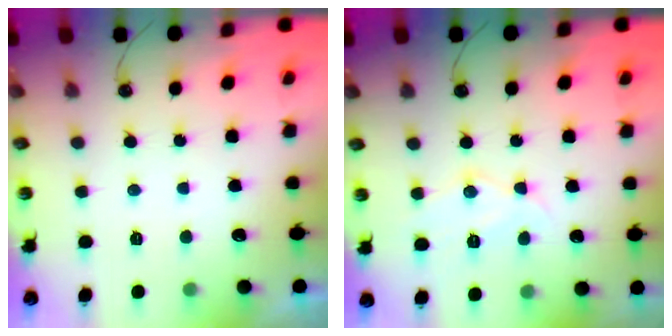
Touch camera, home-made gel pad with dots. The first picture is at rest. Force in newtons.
{"total": 10.2, "press": 10.2, "slide": 0.5}